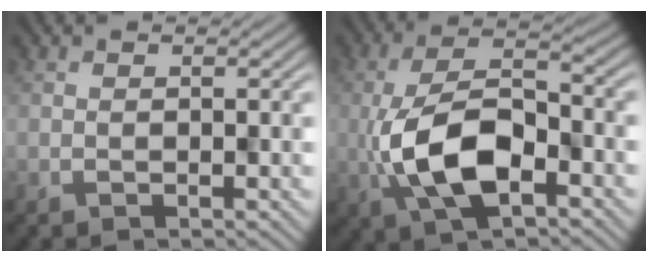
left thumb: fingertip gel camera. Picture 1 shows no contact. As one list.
[{"total": 9.8, "force": [-3.2, 4.6, 8.0], "torque": [-0.163, -0.003, -0.062]}]